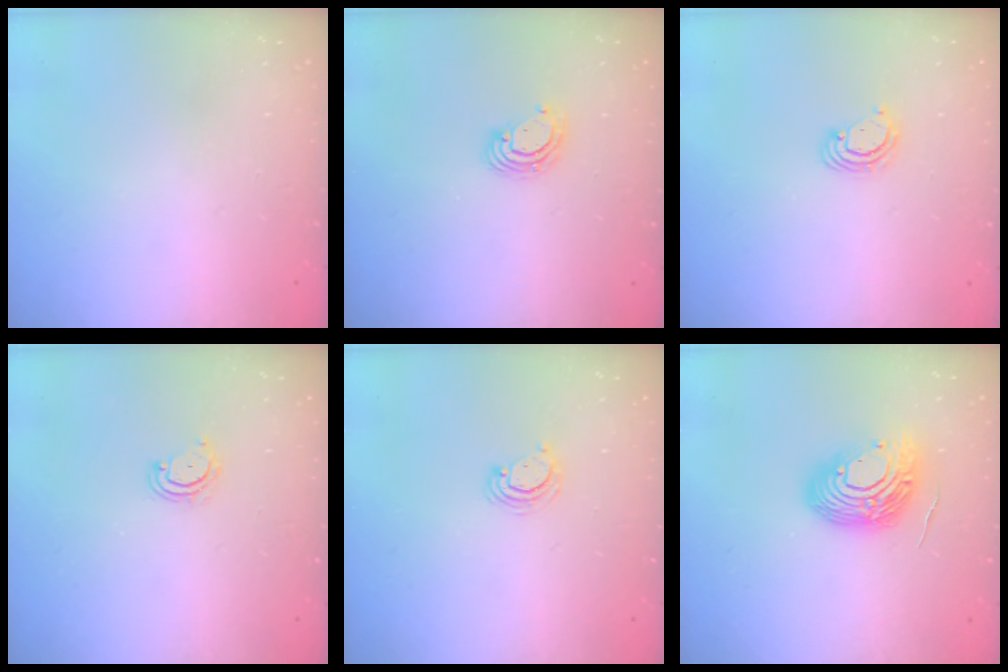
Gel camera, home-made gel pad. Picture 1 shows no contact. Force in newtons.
{"total": 4.4, "press": 4.4, "slide": 0.4}
{"total": 2.9, "press": 2.9, "slide": 0.3}
{"total": 4.0, "press": 4.0, "slide": 0.3}
{"total": 4.3, "press": 4.3, "slide": 0.4}
{"total": 15.1, "press": 15.0, "slide": 2.0}